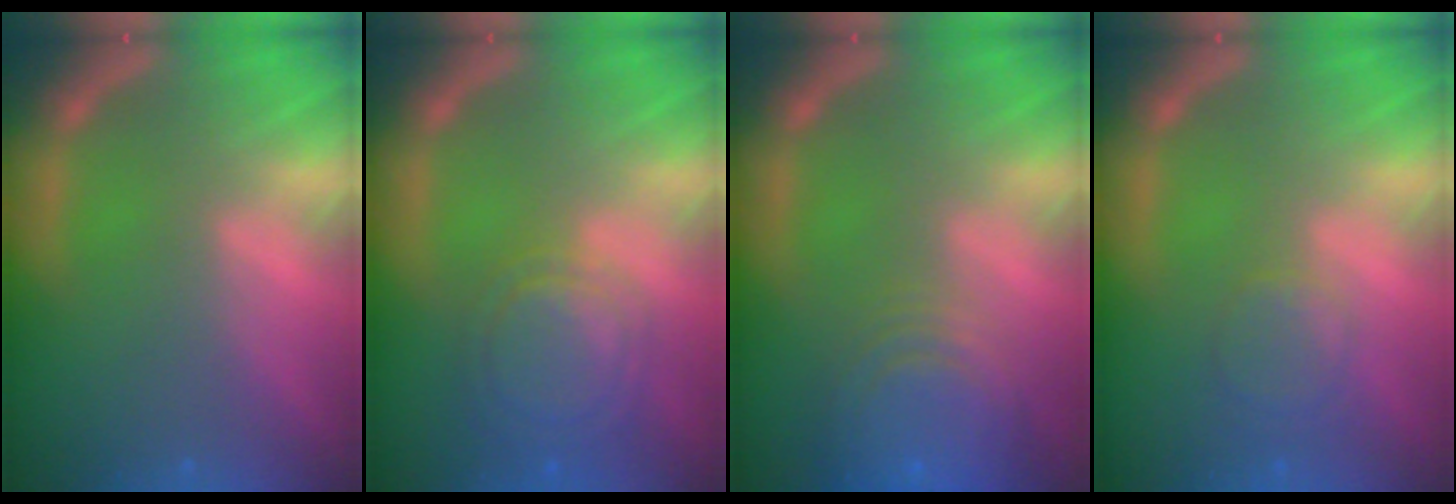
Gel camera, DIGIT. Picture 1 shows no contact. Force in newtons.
{"total": 6.5}
{"total": 9.5}
{"total": 2.9}